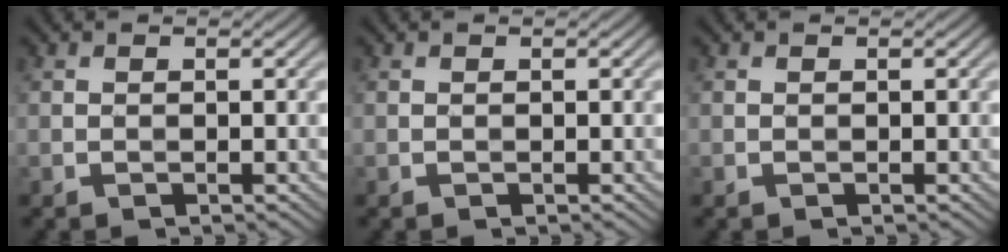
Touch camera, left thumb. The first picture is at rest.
{"total": 0.0}
{"total": 0.0}